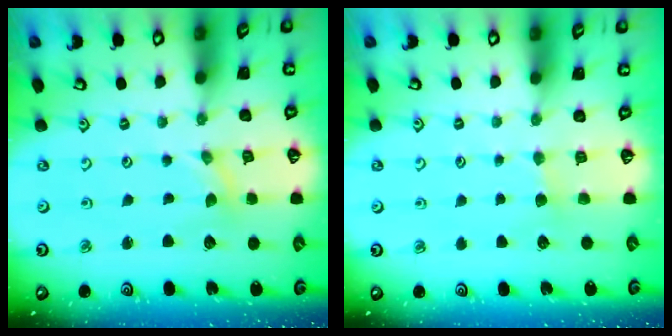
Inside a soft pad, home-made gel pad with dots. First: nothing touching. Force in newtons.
{"total": 2.4, "press": 2.4, "slide": 0.4}